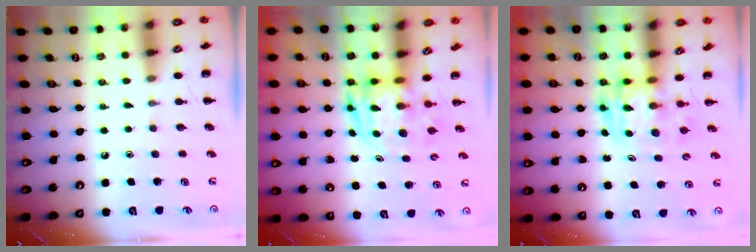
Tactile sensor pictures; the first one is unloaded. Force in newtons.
{"total": 3.3, "press": 3.3, "slide": 0.7}
{"total": 3.5, "press": 3.4, "slide": 0.6}